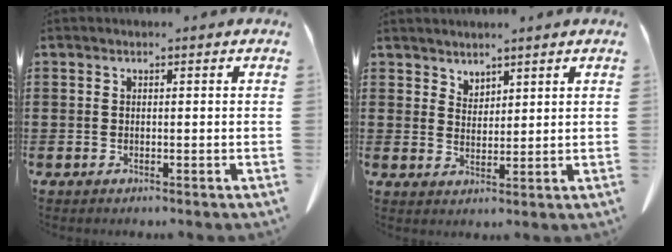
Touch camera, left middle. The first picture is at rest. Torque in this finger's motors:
{"motor_torque": [-0.31, 0.41, -0.02, 0.00]}